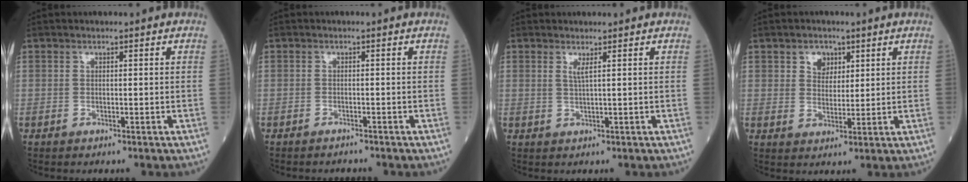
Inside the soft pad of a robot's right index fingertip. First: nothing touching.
{"total": 1.1, "force": [-1.1, 0.0, -0.2], "torque": [-0.001, -0.005, -0.015]}
{"total": 1.3, "force": [0.7, -0.3, 1.1], "torque": [-0.028, -0.007, 0.014]}
{"total": 3.6, "force": [1.8, 2.7, 1.5], "torque": [-0.023, 0.005, 0.032]}